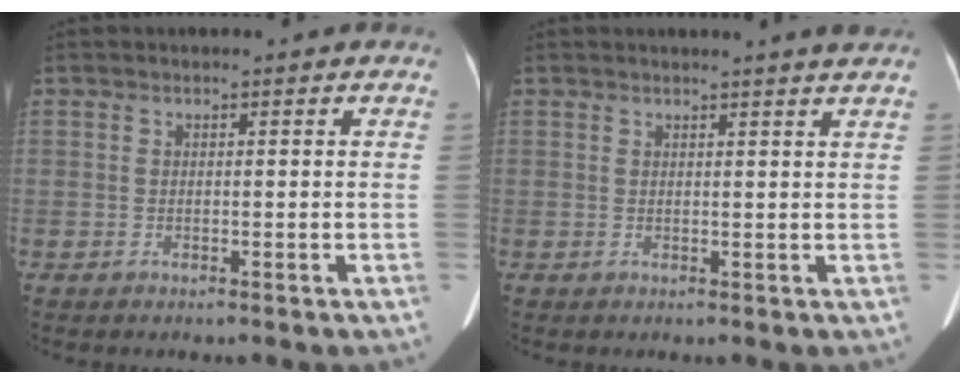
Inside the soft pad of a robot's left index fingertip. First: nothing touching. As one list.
[{"total": 3.5, "force": [3.0, -0.8, 1.4], "torque": [-0.022, 0.000, 0.028]}]